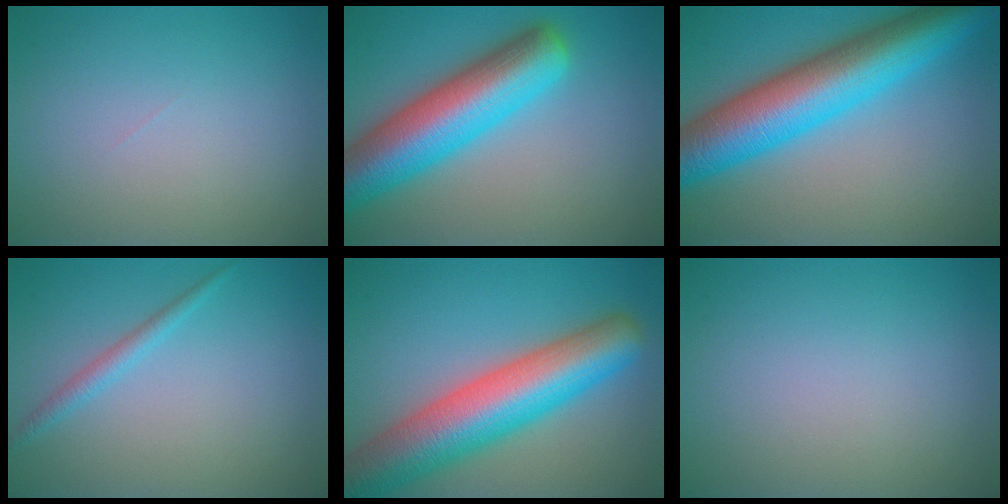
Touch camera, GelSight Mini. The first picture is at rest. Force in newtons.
{"total": 10.1, "press": 10.1, "slide": 0.4}
{"total": 11.8, "press": 11.8, "slide": 0.1}
{"total": 1.5, "press": 1.5, "slide": 0.1}
{"total": 11.3, "press": 11.3, "slide": 0.5}
{"total": 0.0}